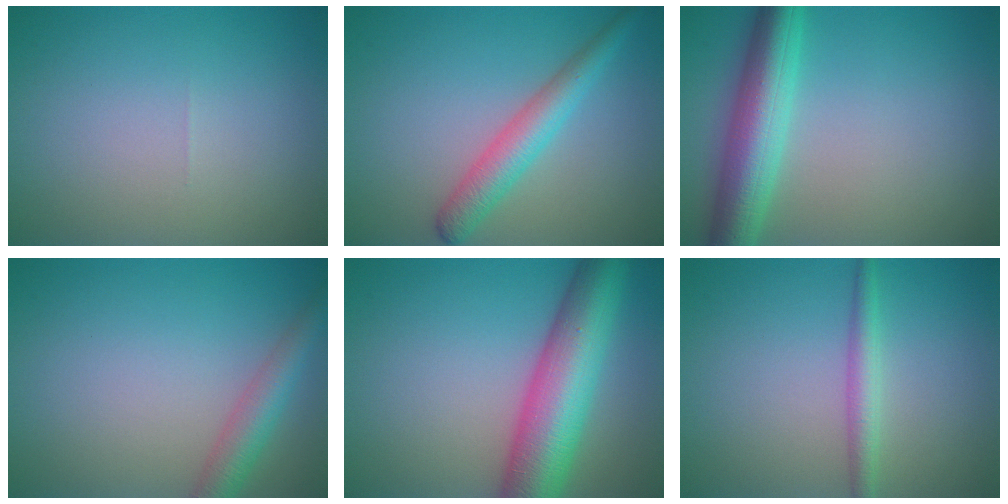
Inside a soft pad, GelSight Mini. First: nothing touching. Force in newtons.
{"total": 3.7, "press": 3.7, "slide": 0.1}
{"total": 6.8, "press": 6.8, "slide": 0.2}
{"total": 3.5, "press": 3.5, "slide": 0.1}
{"total": 10.1, "press": 10.1, "slide": 0.2}
{"total": 2.1, "press": 2.1, "slide": 0.0}